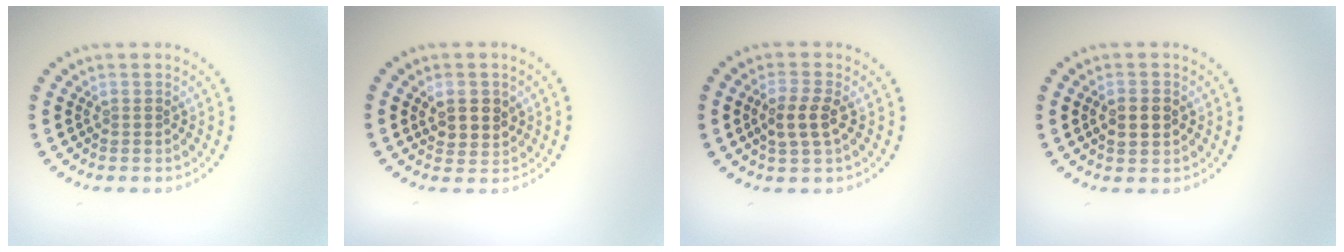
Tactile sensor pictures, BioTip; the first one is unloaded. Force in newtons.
{"total": 2.8, "press": 2.6, "slide": 0.9}
{"total": 2.7, "press": 2.5, "slide": 0.8}
{"total": 2.2, "press": 2.2, "slide": 0.1}